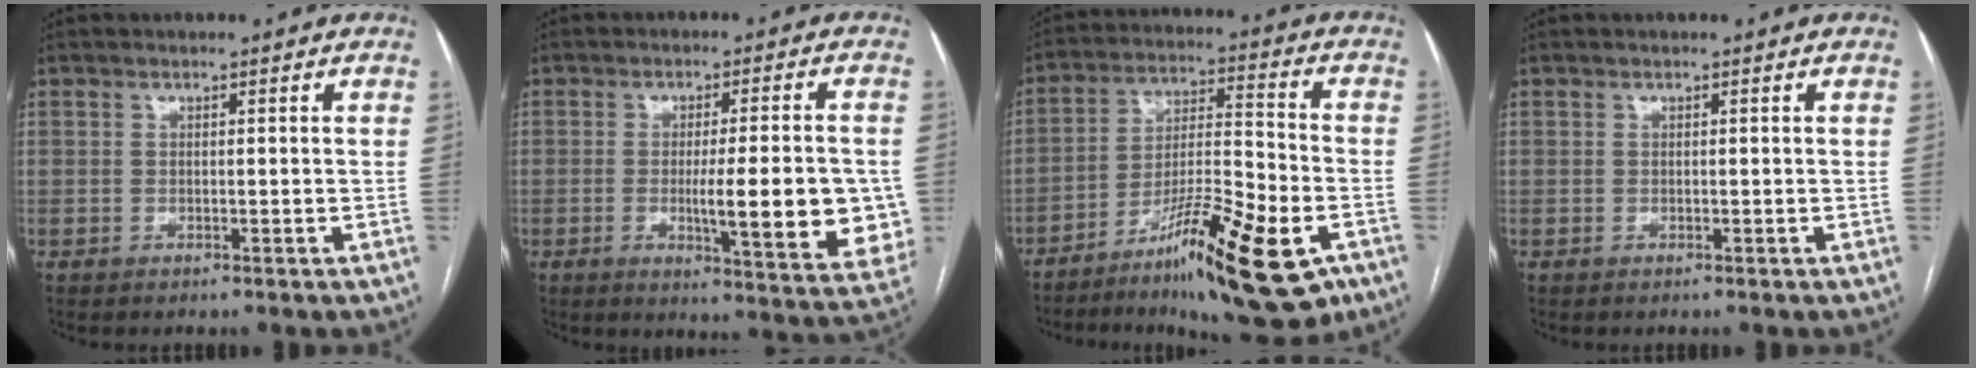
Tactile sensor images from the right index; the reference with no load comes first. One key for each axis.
{"total": 14.8, "fx": -2.1, "fy": 2.2, "fz": 14.4, "tx": -0.159, "ty": -0.010, "tz": -0.020}
{"total": 19.4, "fx": -10.6, "fy": 3.2, "fz": 15.9, "tx": -0.228, "ty": -0.011, "tz": -0.167}
{"total": 0.0}